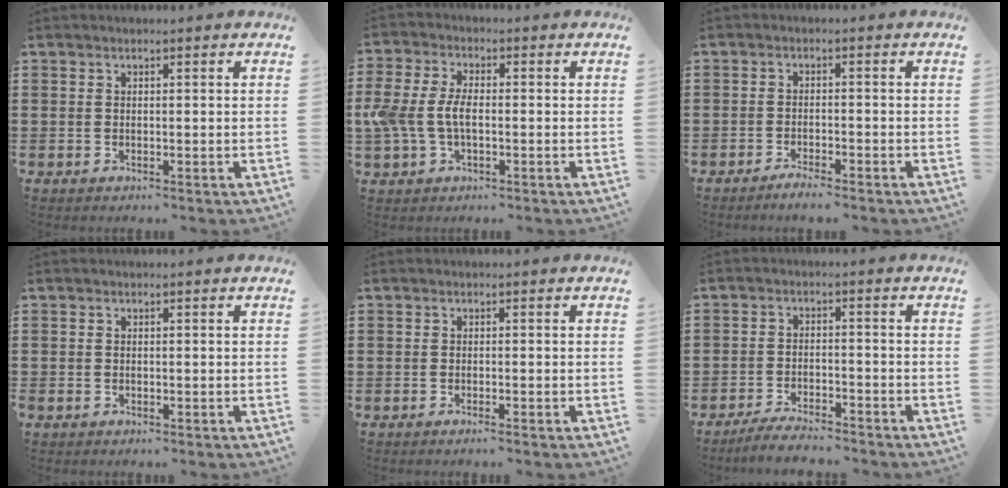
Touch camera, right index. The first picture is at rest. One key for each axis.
{"total": 5.6, "fx": -0.8, "fy": 3.2, "fz": 4.5, "tx": -0.127, "ty": -0.008, "tz": -0.027}
{"total": 2.0, "fx": -1.9, "fy": 0.1, "fz": 0.6, "tx": -0.013, "ty": 0.004, "tz": -0.035}
{"total": 0.0}
{"total": 0.7, "fx": -0.5, "fy": -0.1, "fz": 0.5, "tx": -0.009, "ty": -0.004, "tz": -0.008}
{"total": 3.6, "fx": -3.5, "fy": 0.4, "fz": 0.8, "tx": -0.016, "ty": 0.007, "tz": -0.071}